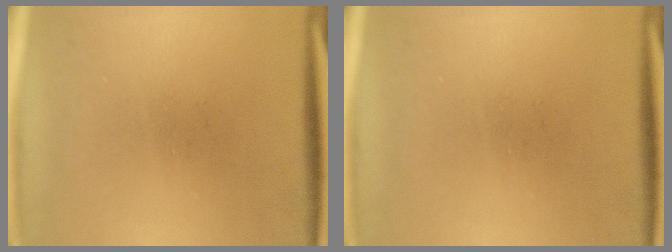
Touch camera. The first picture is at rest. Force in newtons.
{"total": 0.0}